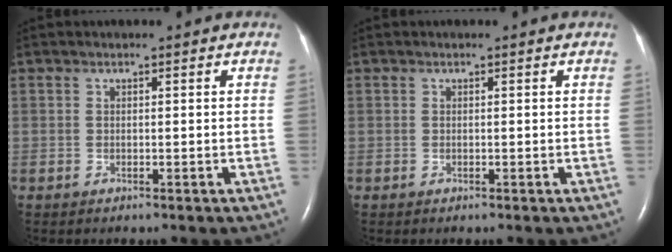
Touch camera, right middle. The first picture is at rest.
{"total": 0.0}